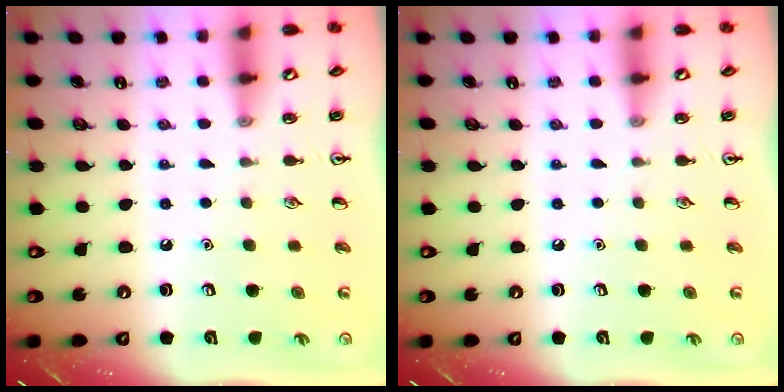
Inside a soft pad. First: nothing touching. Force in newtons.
{"total": 0.0}